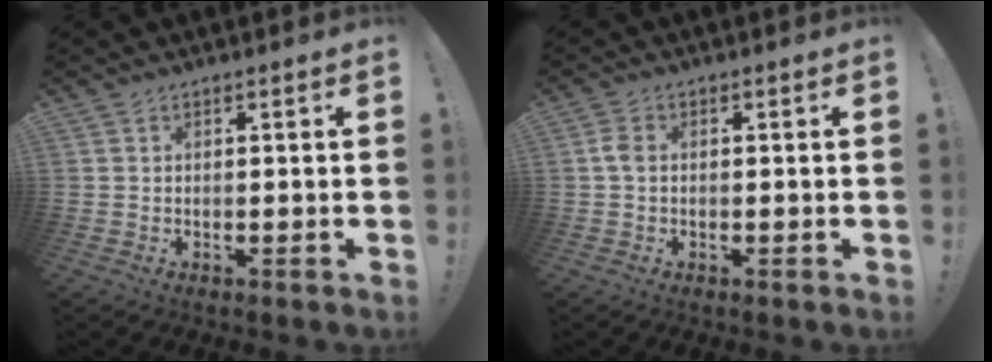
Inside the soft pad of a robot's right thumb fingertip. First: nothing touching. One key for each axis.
{"total": 3.1, "fx": -0.1, "fy": 2.0, "fz": 2.4, "tx": -0.047, "ty": 0.012, "tz": 0.001}